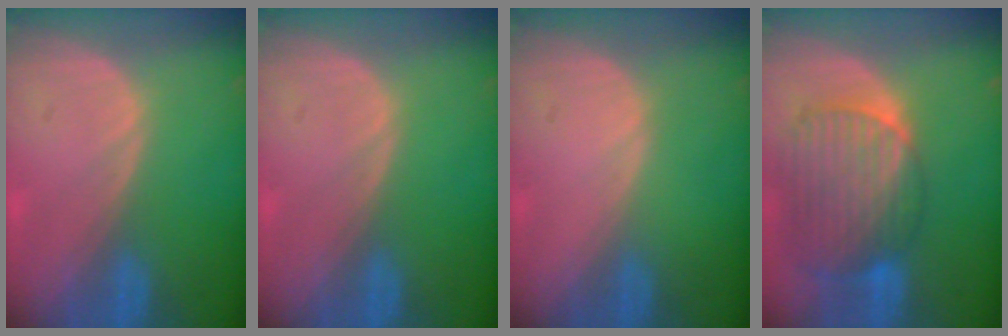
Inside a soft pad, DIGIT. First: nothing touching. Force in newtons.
{"total": 0.0}
{"total": 0.0}
{"total": 10.7, "press": 9.1, "slide": 5.6}